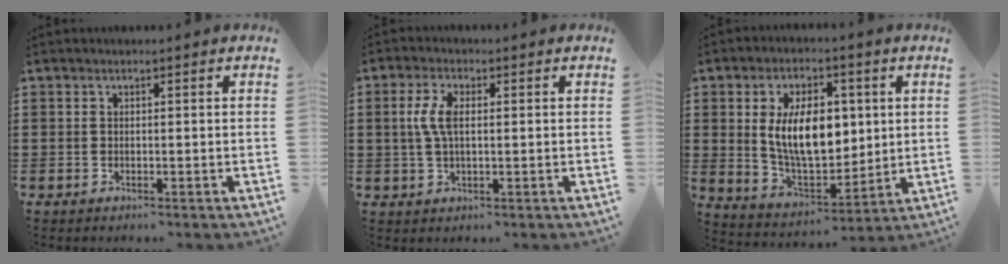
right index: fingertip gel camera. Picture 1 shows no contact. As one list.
[{"total": 4.9, "force": [0.6, 2.0, 4.4], "torque": [-0.103, 0.004, 0.003]}, {"total": 11.7, "force": [2.1, 6.6, 9.4], "torque": [-0.184, 0.002, 0.034]}]